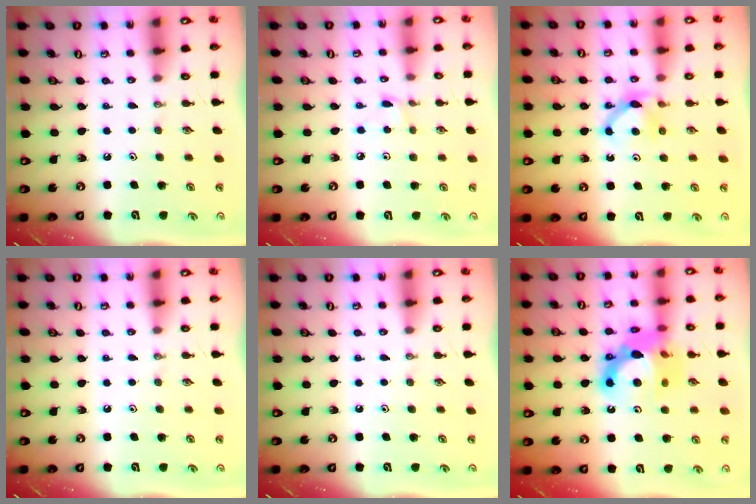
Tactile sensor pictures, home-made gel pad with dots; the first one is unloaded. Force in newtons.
{"total": 3.0, "press": 2.9, "slide": 0.4}
{"total": 5.9, "press": 5.8, "slide": 0.8}
{"total": 0.0}
{"total": 0.0}
{"total": 15.1, "press": 15.0, "slide": 1.8}